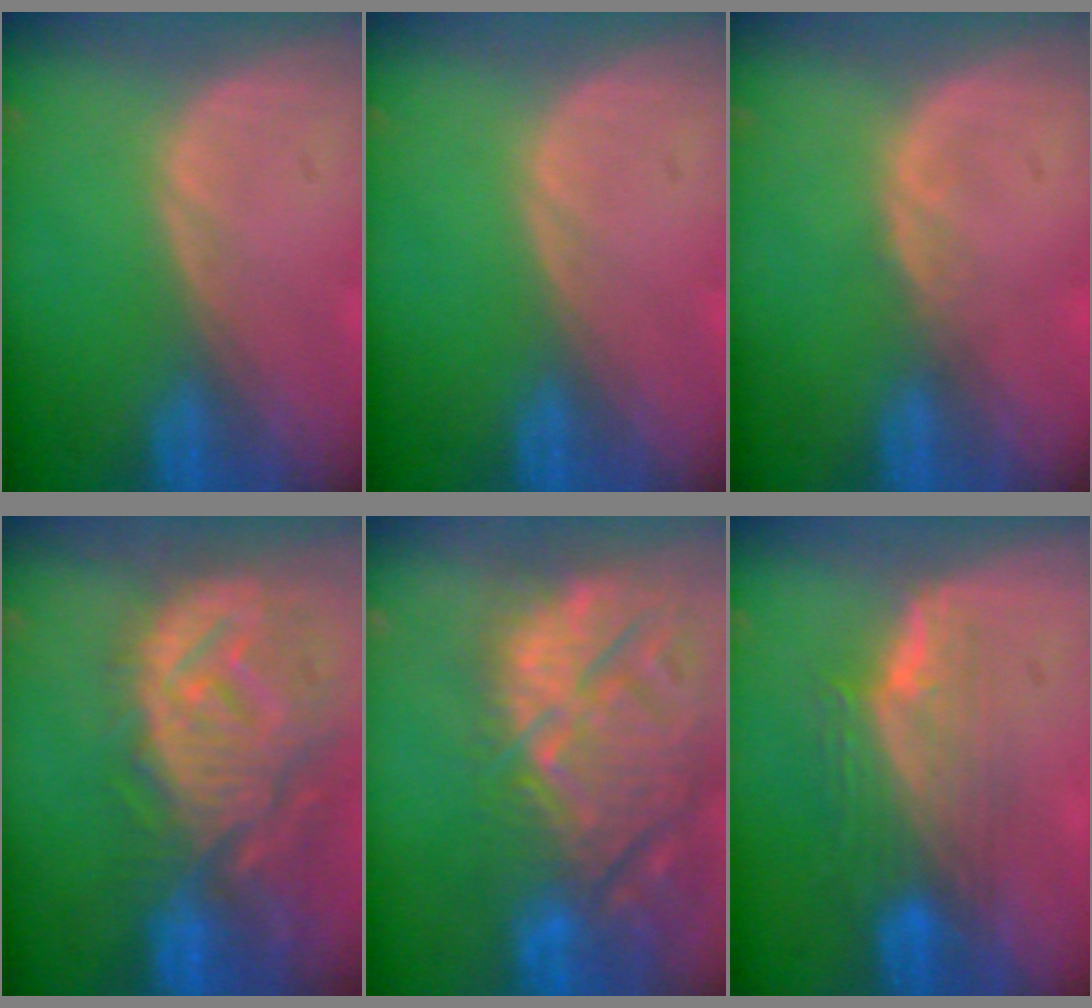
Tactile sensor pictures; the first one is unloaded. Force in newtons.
{"total": 0.0}
{"total": 0.9, "press": 0.9, "slide": 0.2}
{"total": 12.8, "press": 11.3, "slide": 6.0}
{"total": 15.3, "press": 13.1, "slide": 7.9}
{"total": 7.6, "press": 6.7, "slide": 3.5}